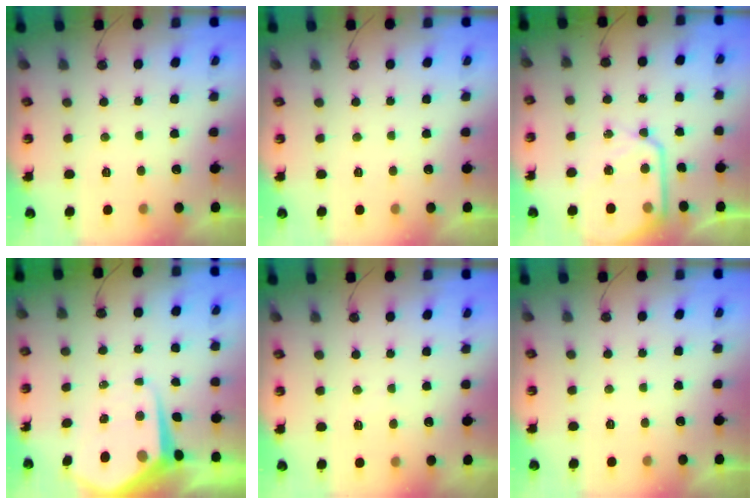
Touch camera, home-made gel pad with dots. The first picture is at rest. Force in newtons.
{"total": 0.0}
{"total": 13.6, "press": 13.6, "slide": 1.3}
{"total": 8.5, "press": 8.5, "slide": 0.7}
{"total": 2.5, "press": 2.4, "slide": 0.4}
{"total": 0.0}